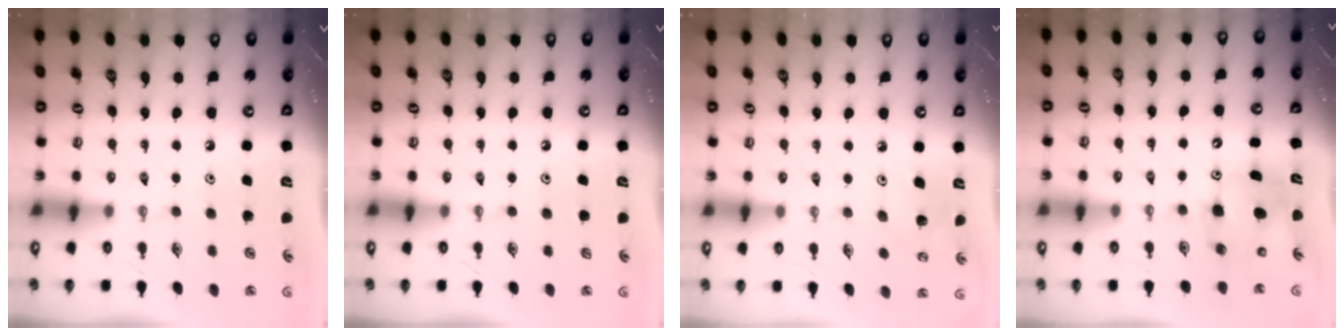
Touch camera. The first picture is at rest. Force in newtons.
{"total": 1.1, "press": 0.1, "slide": 1.1}
{"total": 7.3, "press": 7.0, "slide": 2.0}
{"total": 8.1, "press": 7.9, "slide": 1.8}